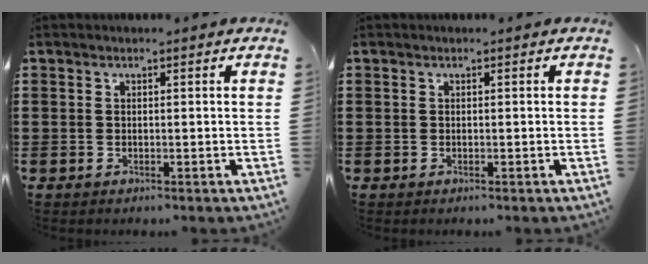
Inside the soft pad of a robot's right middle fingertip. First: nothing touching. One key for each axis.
{"total": 0.0}